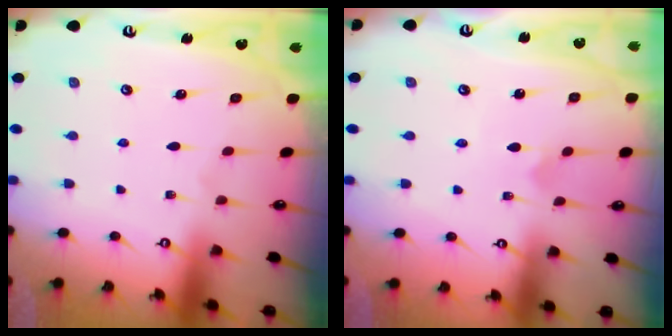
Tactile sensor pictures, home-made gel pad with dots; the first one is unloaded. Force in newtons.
{"total": 2.0, "press": 2.0, "slide": 0.1}